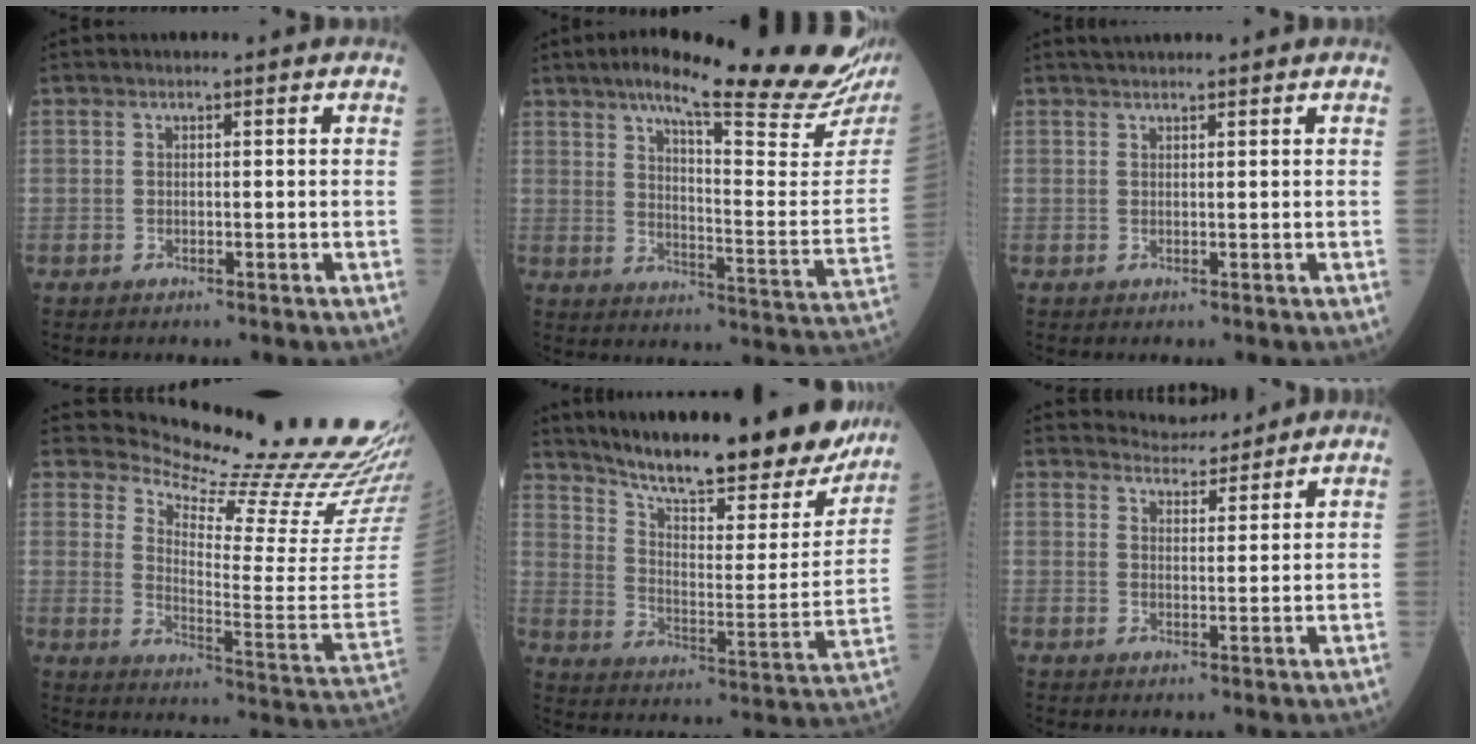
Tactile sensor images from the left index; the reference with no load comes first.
{"total": 24.7, "force": [19.1, 2.1, 15.6], "torque": [-0.224, -0.050, 0.241]}
{"total": 2.7, "force": [2.5, -0.1, 1.0], "torque": [-0.011, 0.026, 0.040]}
{"total": 23.8, "force": [22.5, 1.7, 7.4], "torque": [-0.117, -0.151, 0.268]}
{"total": 27.1, "force": [22.9, 5.1, 13.6], "torque": [-0.212, -0.058, 0.303]}
{"total": 4.1, "force": [4.1, 0.6, -0.3], "torque": [-0.003, 0.004, 0.063]}